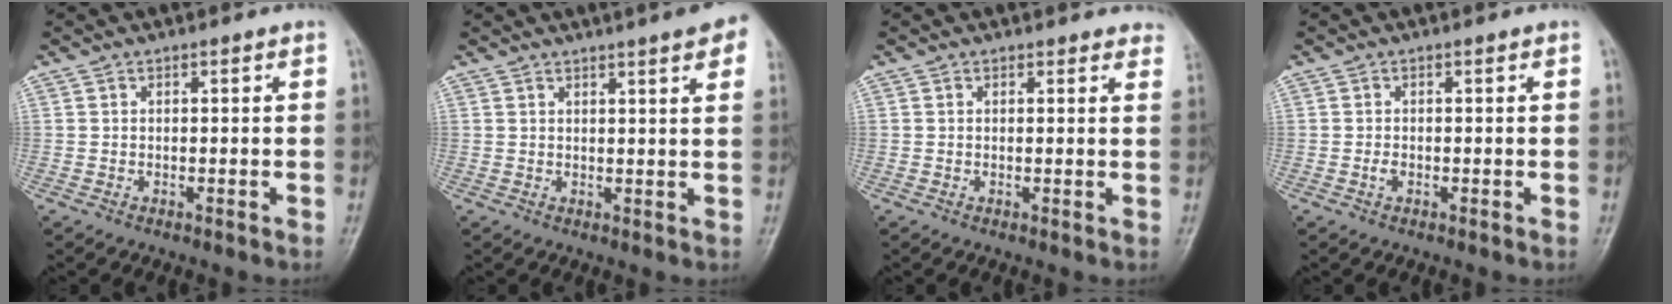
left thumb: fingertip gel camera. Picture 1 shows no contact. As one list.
[{"total": 8.8, "force": [6.0, 1.2, 6.4], "torque": [-0.067, -0.003, 0.060]}, {"total": 4.5, "force": [4.3, 1.3, 0.6], "torque": [0.020, -0.018, 0.027]}, {"total": 0.9, "force": [0.0, 0.5, 0.8], "torque": [-0.012, 0.001, 0.001]}]